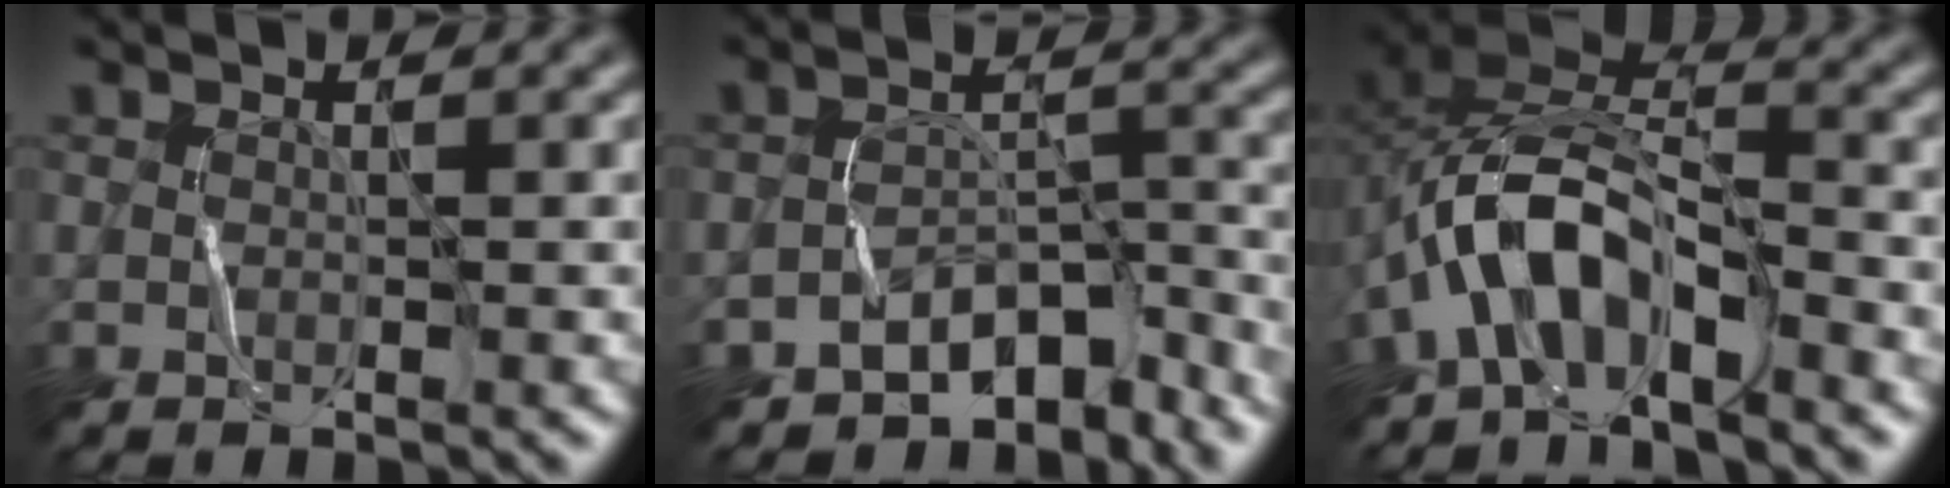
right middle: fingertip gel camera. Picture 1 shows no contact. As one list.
[{"total": 5.9, "force": [-5.1, 2.6, 1.5], "torque": [-0.003, 0.000, -0.081]}, {"total": 7.1, "force": [-3.8, 3.3, 5.0], "torque": [-0.091, 0.019, -0.078]}]